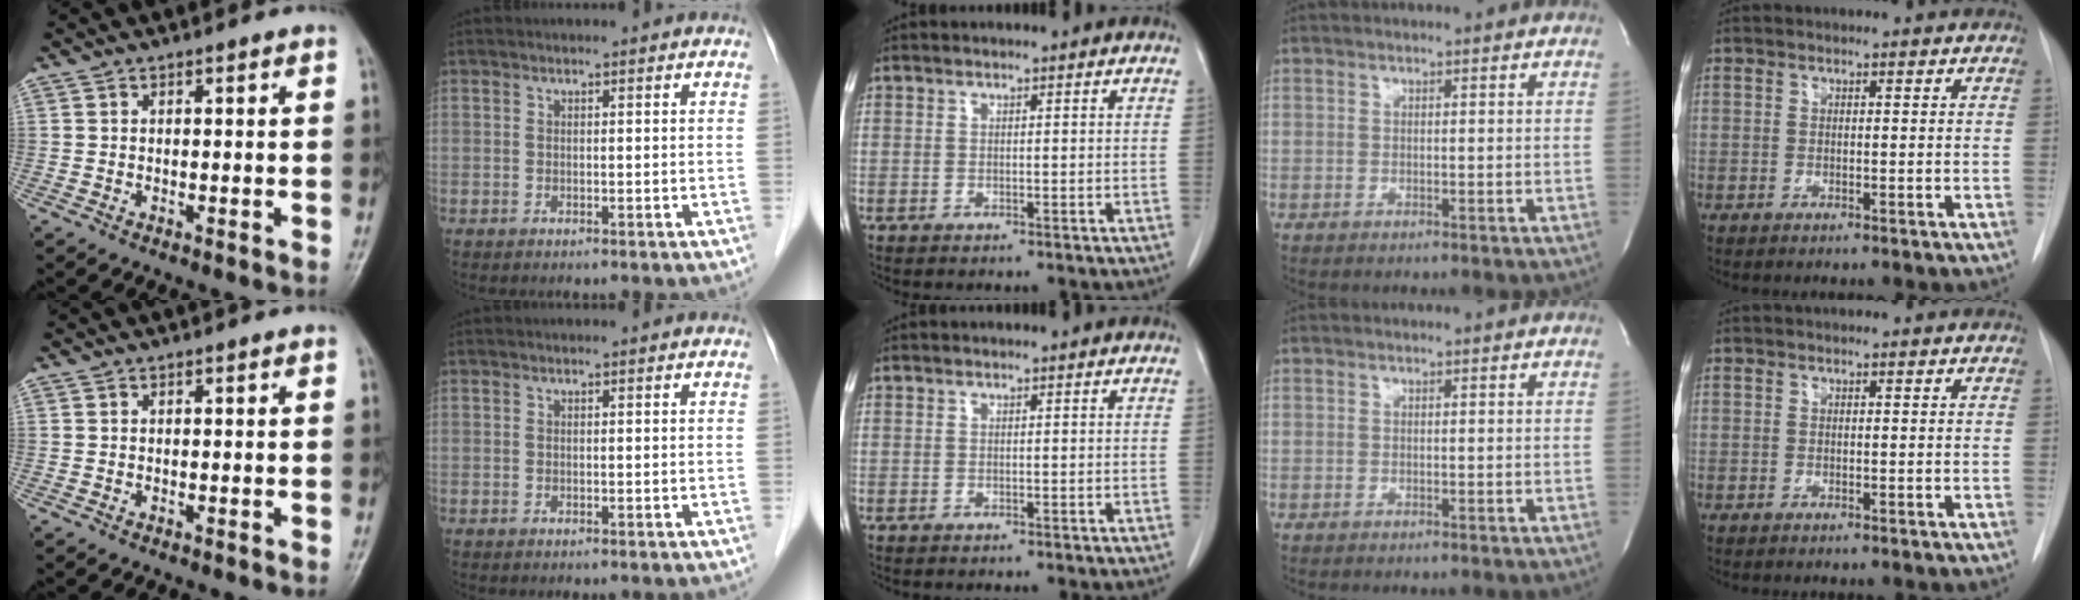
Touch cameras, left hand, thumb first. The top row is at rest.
{}